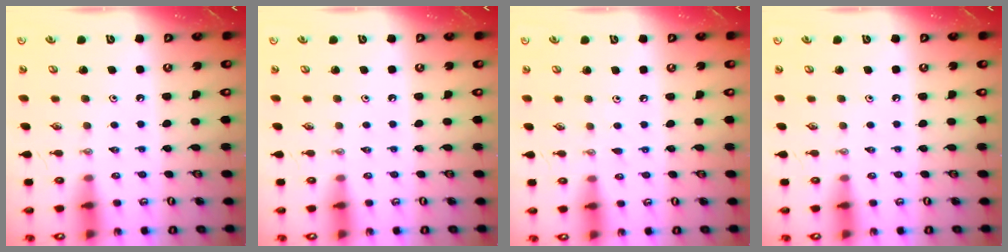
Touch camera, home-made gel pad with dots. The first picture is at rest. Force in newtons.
{"total": 0.0}
{"total": 3.0, "press": 3.0, "slide": 0.3}
{"total": 0.0}